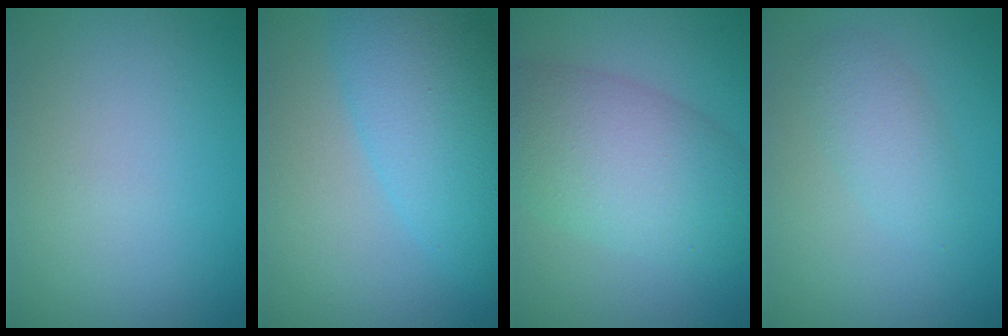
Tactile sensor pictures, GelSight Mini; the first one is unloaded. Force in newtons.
{"total": 8.2, "press": 8.2, "slide": 0.3}
{"total": 7.8, "press": 7.8, "slide": 0.4}
{"total": 2.4, "press": 2.4, "slide": 0.2}